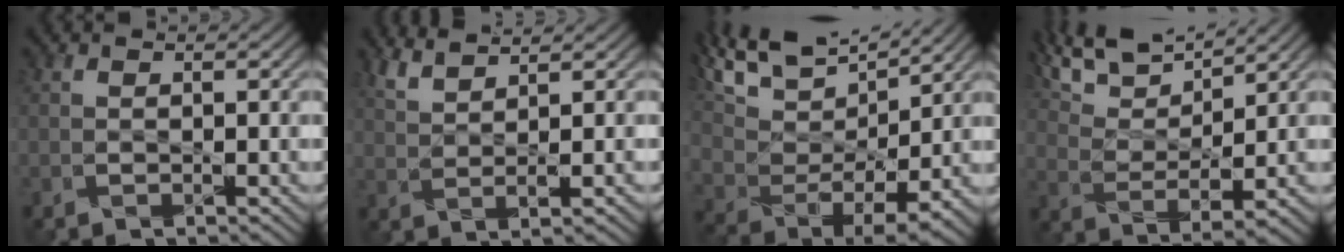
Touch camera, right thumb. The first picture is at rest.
{"total": 4.0, "force": [3.2, 0.6, 2.4], "torque": [-0.046, -0.001, 0.063]}
{"total": 14.2, "force": [10.1, 5.7, 8.3], "torque": [-0.210, 0.024, 0.173]}
{"total": 10.2, "force": [8.1, 2.5, 5.7], "torque": [-0.136, 0.017, 0.153]}